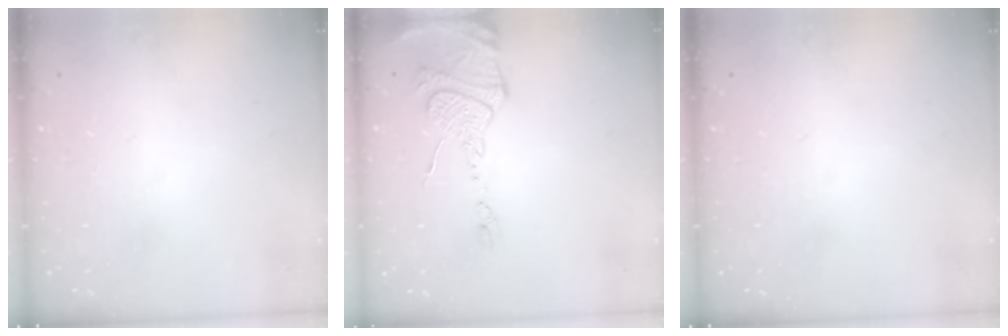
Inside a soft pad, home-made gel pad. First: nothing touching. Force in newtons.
{"total": 13.6, "press": 13.5, "slide": 1.1}
{"total": 0.0}